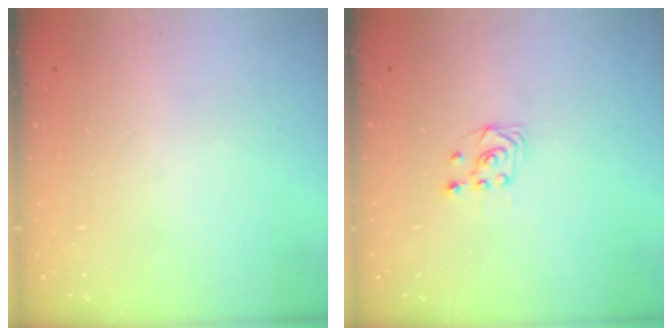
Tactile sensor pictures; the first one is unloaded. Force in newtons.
{"total": 2.5, "press": 2.2, "slide": 1.2}